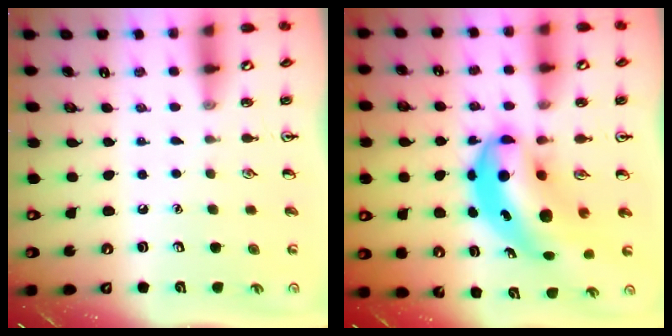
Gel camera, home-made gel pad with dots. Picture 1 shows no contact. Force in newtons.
{"total": 10.3, "press": 9.9, "slide": 3.0}